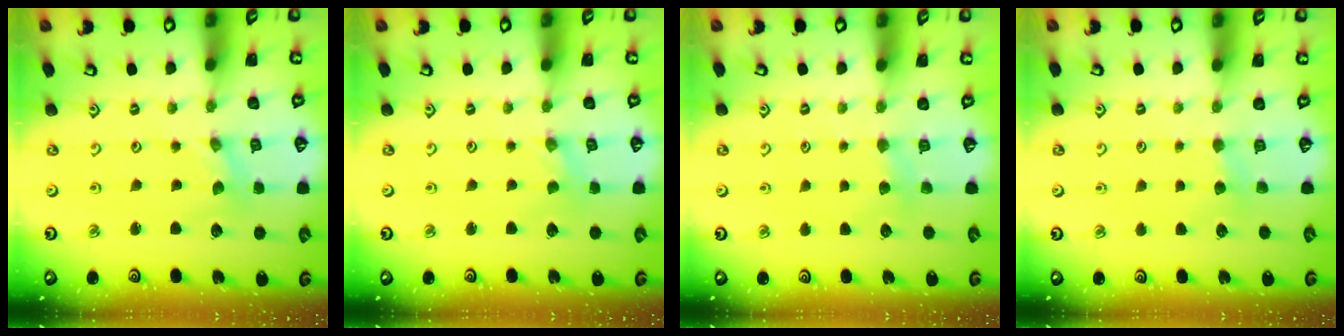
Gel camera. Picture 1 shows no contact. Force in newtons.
{"total": 0.0}
{"total": 3.0, "press": 3.0, "slide": 0.5}
{"total": 3.0, "press": 3.0, "slide": 0.3}